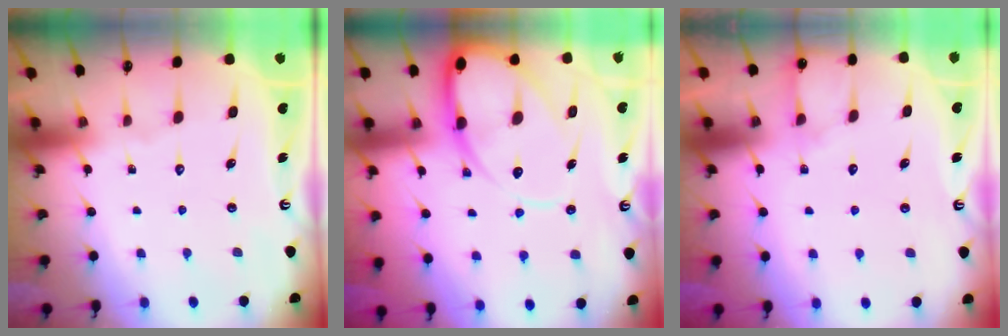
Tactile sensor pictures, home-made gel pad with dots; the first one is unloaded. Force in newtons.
{"total": 12.4, "press": 12.4, "slide": 1.2}
{"total": 5.3, "press": 5.2, "slide": 0.5}